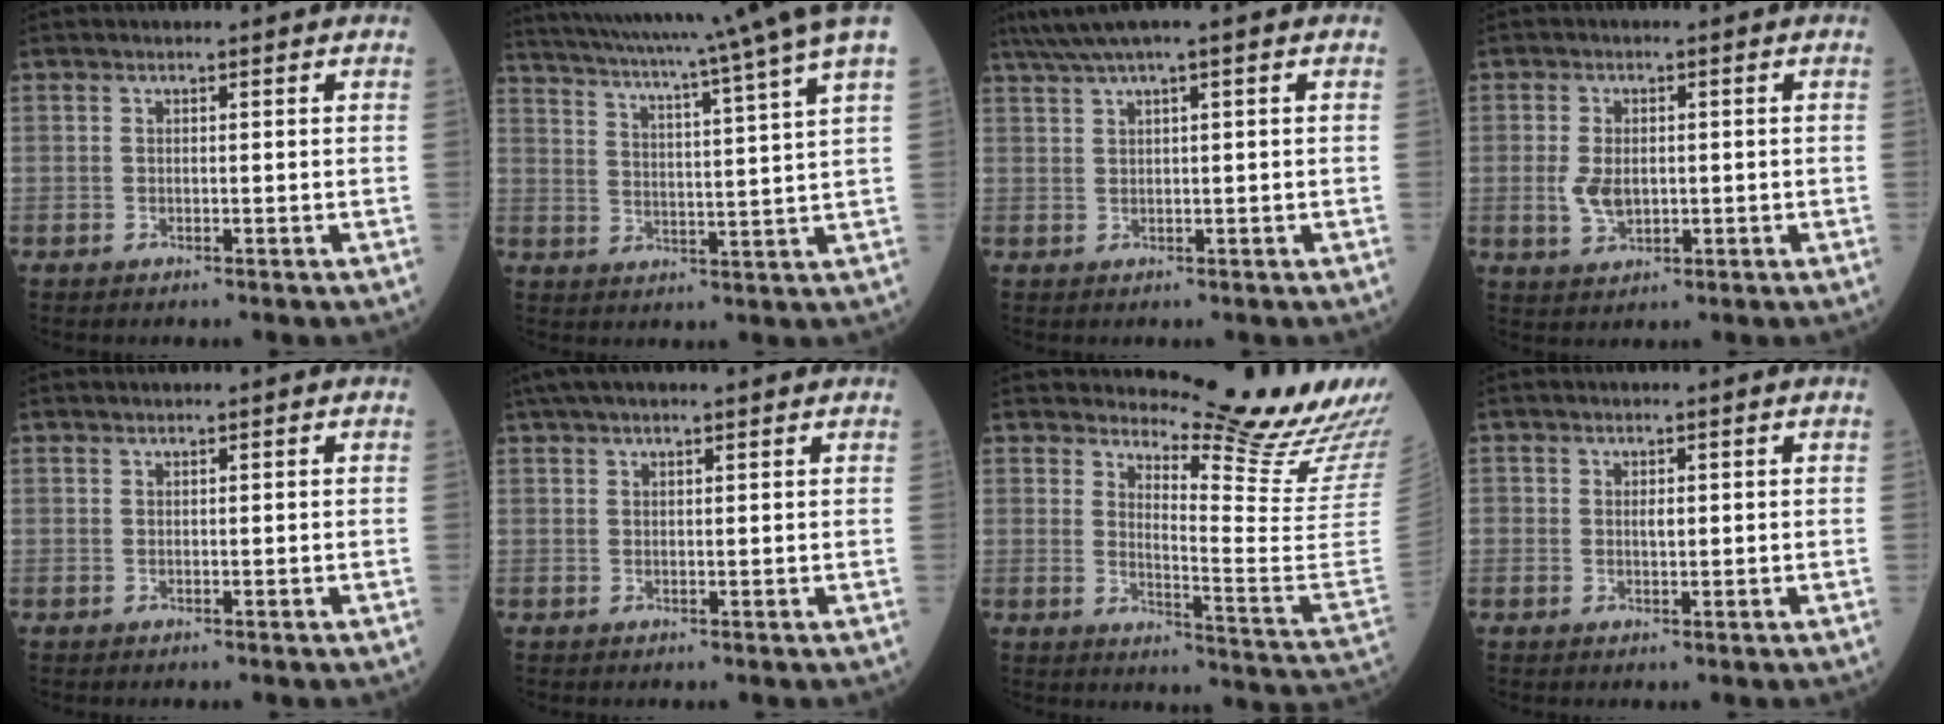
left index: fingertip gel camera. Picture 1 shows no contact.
{"total": 19.7, "force": [17.0, -2.9, 9.4], "torque": [-0.165, -0.042, 0.231]}
{"total": 5.3, "force": [3.9, -0.4, 3.6], "torque": [-0.071, 0.035, 0.075]}
{"total": 4.9, "force": [-0.3, 3.1, 3.8], "torque": [-0.086, 0.001, 0.004]}
{"total": 0.0}
{"total": 7.5, "force": [6.3, 1.5, 3.8], "torque": [-0.066, 0.048, 0.102]}
{"total": 17.4, "force": [15.9, 0.2, 7.1], "torque": [-0.110, -0.133, 0.190]}
{"total": 1.3, "force": [0.1, 0.9, 1.0], "torque": [-0.013, 0.002, 0.006]}